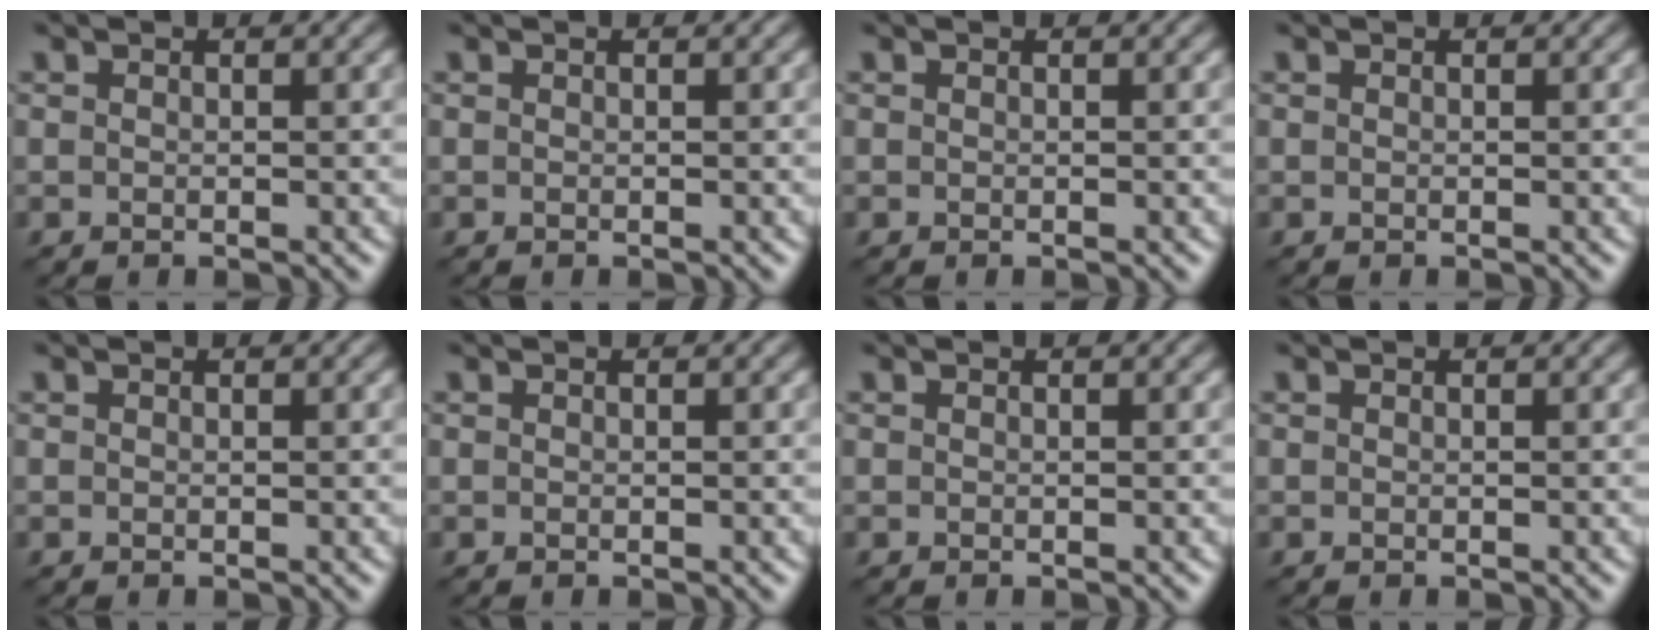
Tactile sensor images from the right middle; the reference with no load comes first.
{"total": 0.0}
{"total": 0.0}
{"total": 0.0}
{"total": 0.0}
{"total": 0.0}
{"total": 0.0}
{"total": 0.0}